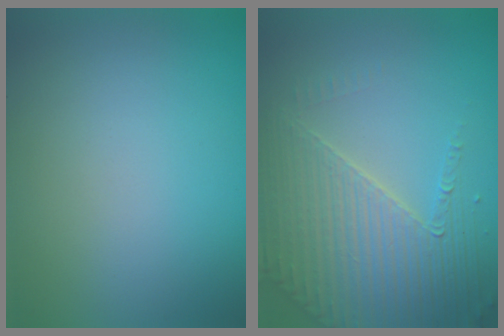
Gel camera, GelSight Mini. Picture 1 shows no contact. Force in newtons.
{"total": 4.6, "press": 4.1, "slide": 2.0}